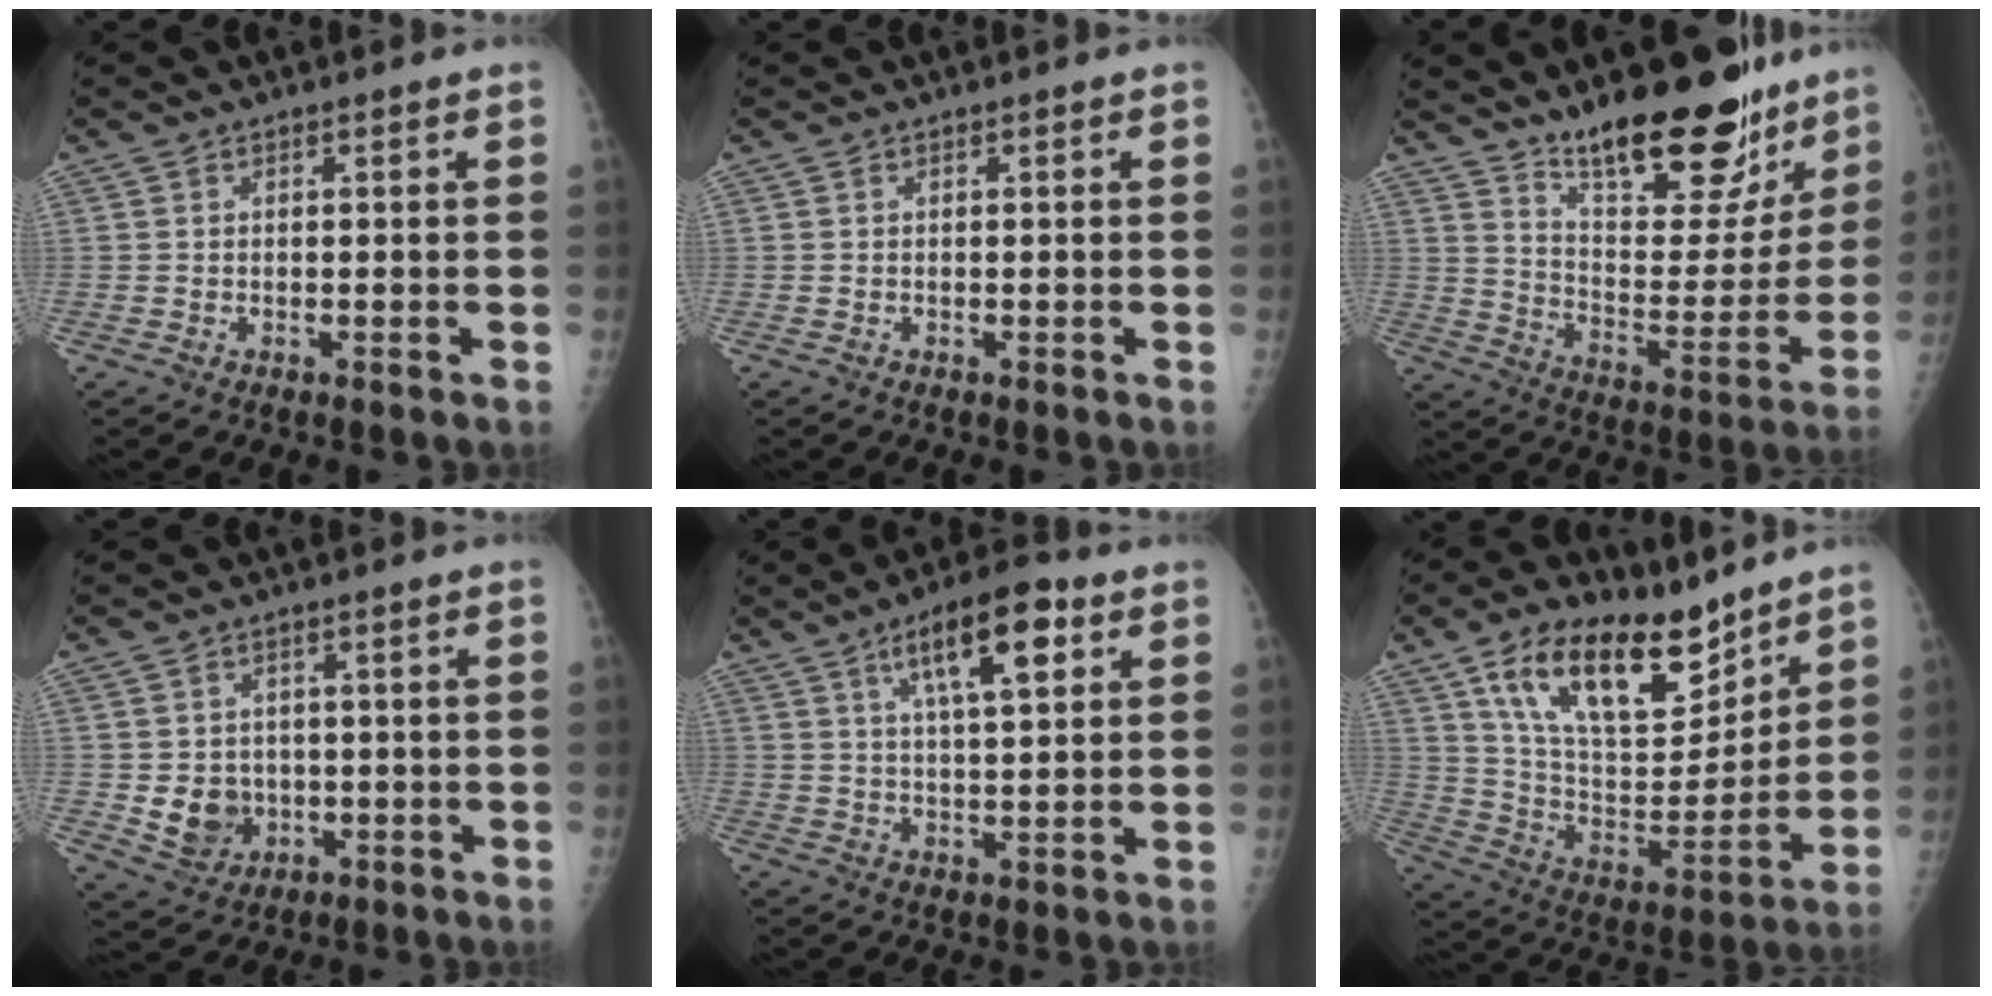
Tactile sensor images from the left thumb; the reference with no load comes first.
{"total": 0.0}
{"total": 23.0, "force": [17.1, 8.3, 12.9], "torque": [-0.140, -0.108, 0.266]}
{"total": 6.6, "force": [-0.6, 5.9, 3.0], "torque": [-0.021, 0.002, 0.004]}
{"total": 11.9, "force": [5.4, 3.8, 9.9], "torque": [-0.144, -0.009, 0.086]}
{"total": 22.1, "force": [14.0, 10.1, 13.8], "torque": [-0.195, -0.062, 0.252]}